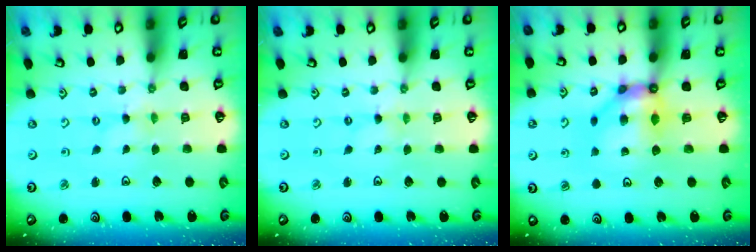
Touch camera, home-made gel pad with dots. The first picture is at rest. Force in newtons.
{"total": 0.0}
{"total": 9.4, "press": 9.4, "slide": 0.6}